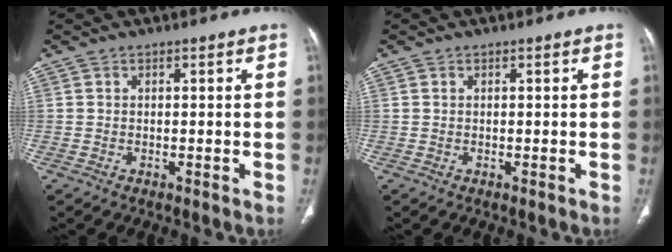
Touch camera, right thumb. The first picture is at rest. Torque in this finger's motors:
{"motor_torque": [0.00, 0.24, 0.04, 0.12, 0.04]}